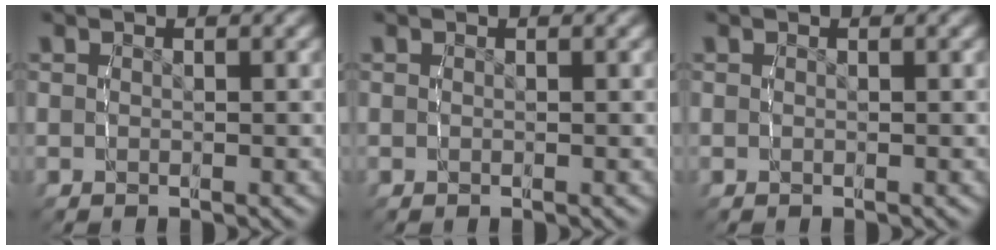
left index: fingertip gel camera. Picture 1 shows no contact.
{"total": 0.0}
{"total": 0.0}